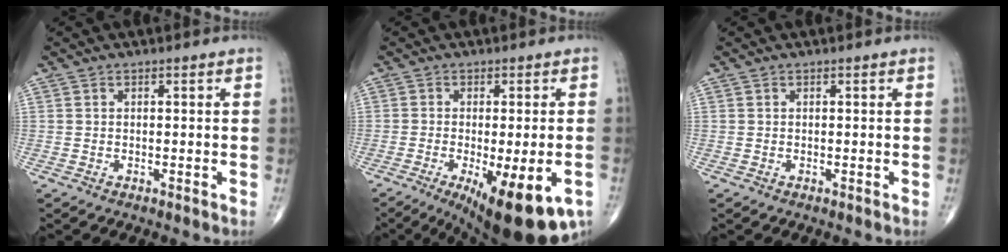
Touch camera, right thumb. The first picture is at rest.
{"total": 16.1, "force": [-7.2, 4.9, 13.5], "torque": [-0.164, -0.011, -0.095]}
{"total": 0.0}